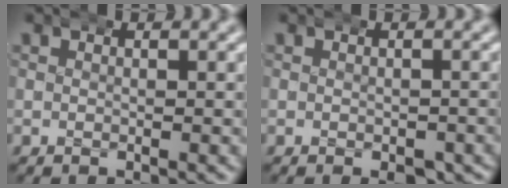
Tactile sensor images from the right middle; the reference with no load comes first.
{"total": 2.9, "force": [-1.7, 1.2, 2.1], "torque": [-0.022, -0.008, -0.025]}